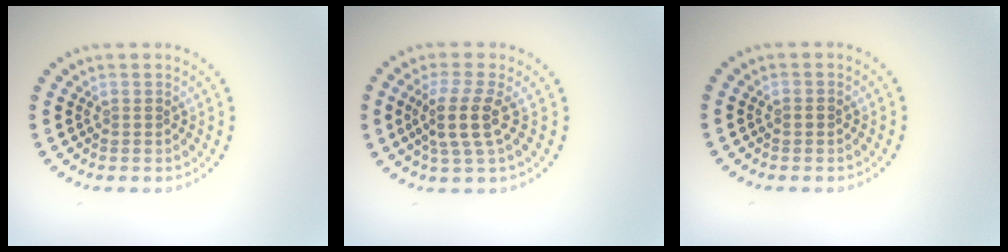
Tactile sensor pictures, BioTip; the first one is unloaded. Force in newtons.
{"total": 3.4, "press": 2.7, "slide": 2.1}
{"total": 0.7, "press": 0.7, "slide": 0.1}